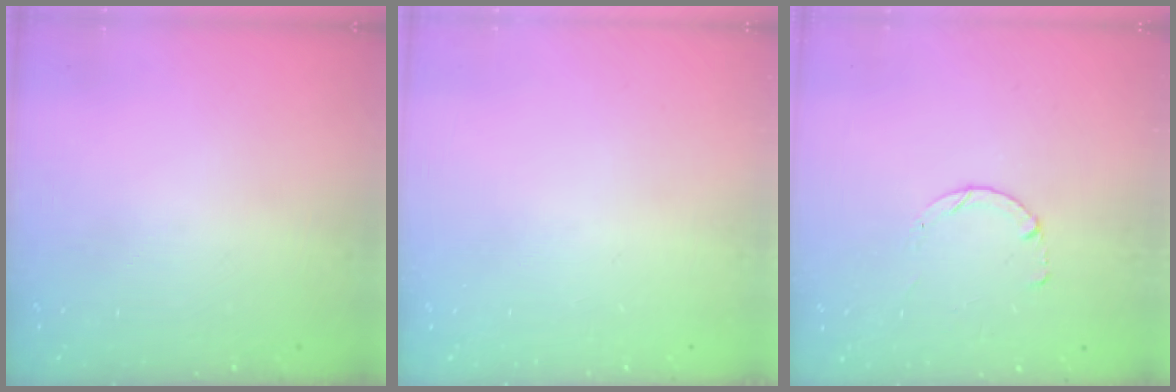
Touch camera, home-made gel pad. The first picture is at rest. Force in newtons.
{"total": 0.0}
{"total": 0.0}